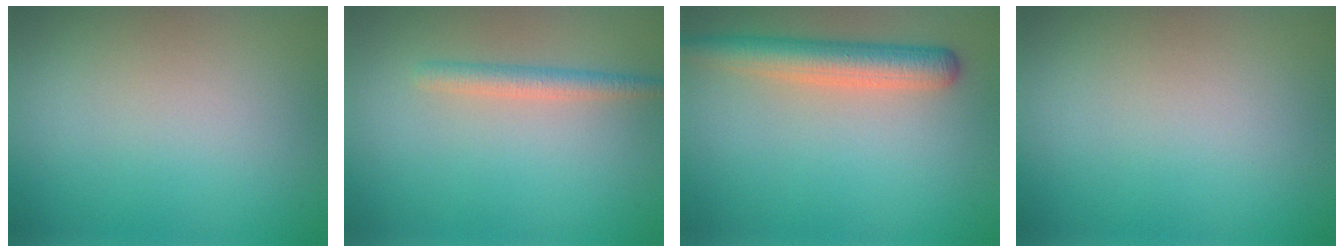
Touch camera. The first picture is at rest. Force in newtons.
{"total": 1.8, "press": 1.8, "slide": 0.1}
{"total": 4.2, "press": 4.2, "slide": 0.3}
{"total": 0.0}